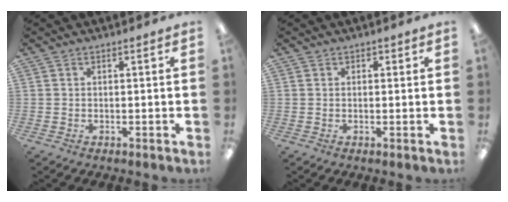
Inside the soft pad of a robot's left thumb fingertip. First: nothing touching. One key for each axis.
{"total": 0.7, "fx": 0.4, "fy": 0.6, "fz": 0.0, "tx": 0.000, "ty": 0.004, "tz": 0.007}